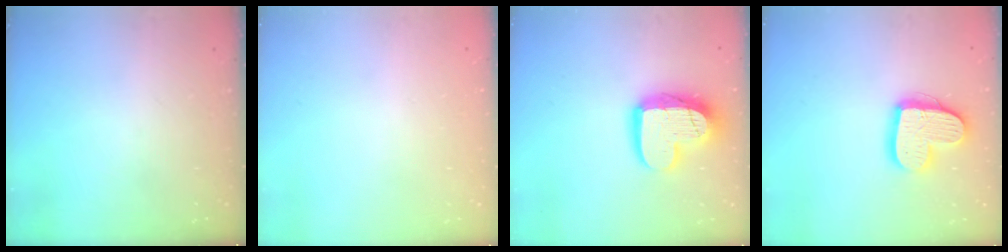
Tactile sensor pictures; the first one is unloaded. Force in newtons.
{"total": 0.0}
{"total": 17.3, "press": 17.3, "slide": 1.7}
{"total": 16.1, "press": 16.1, "slide": 1.3}